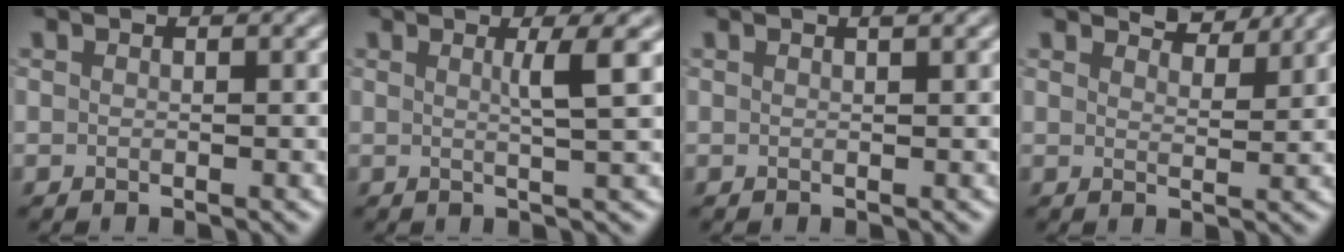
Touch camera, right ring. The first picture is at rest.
{"total": 2.8, "force": [0.7, 0.4, 2.7], "torque": [-0.038, 0.004, 0.006]}
{"total": 0.8, "force": [0.4, 0.2, 0.6], "torque": [-0.004, 0.003, 0.007]}
{"total": 3.1, "force": [3.0, 0.4, 0.8], "torque": [-0.014, -0.004, 0.038]}